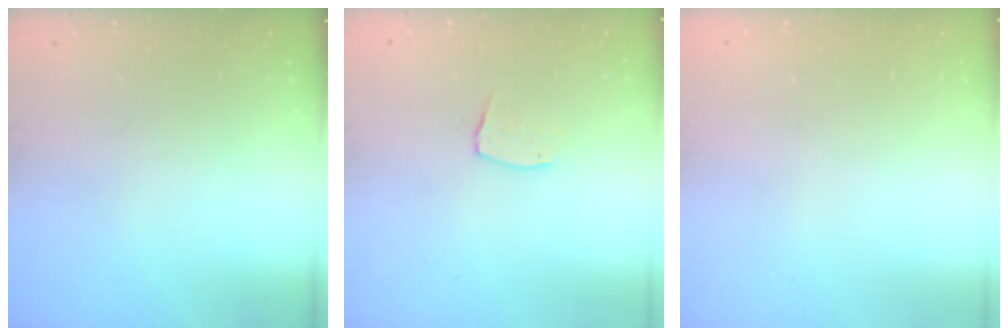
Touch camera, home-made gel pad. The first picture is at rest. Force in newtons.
{"total": 4.7, "press": 4.7, "slide": 0.3}
{"total": 0.0}